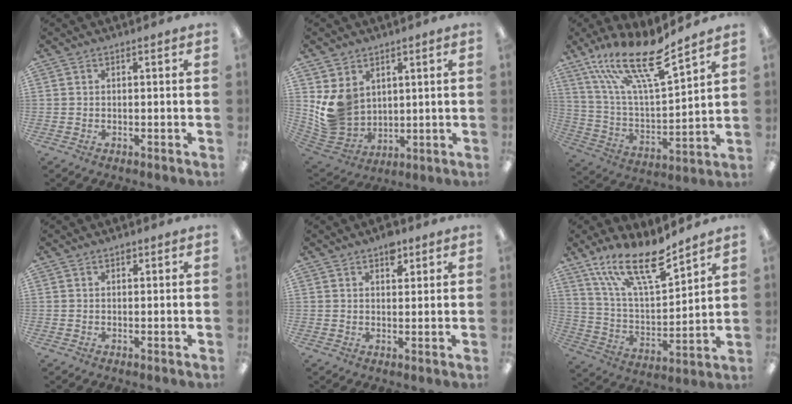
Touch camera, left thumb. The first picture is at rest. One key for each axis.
{"total": 10.2, "fx": 3.1, "fy": 8.9, "fz": 3.8, "tx": -0.105, "ty": -0.018, "tz": 0.070}
{"total": 19.8, "fx": 14.2, "fy": 4.6, "fz": 12.9, "tx": -0.251, "ty": -0.092, "tz": 0.241}
{"total": 0.9, "fx": 0.6, "fy": 0.6, "fz": 0.4, "tx": -0.001, "ty": -0.002, "tz": 0.009}
{"total": 4.3, "fx": 2.7, "fy": 2.3, "fz": 2.4, "tx": -0.019, "ty": -0.014, "tz": 0.043}
{"total": 18.4, "fx": 13.4, "fy": 5.6, "fz": 11.3, "tx": -0.206, "ty": -0.079, "tz": 0.231}